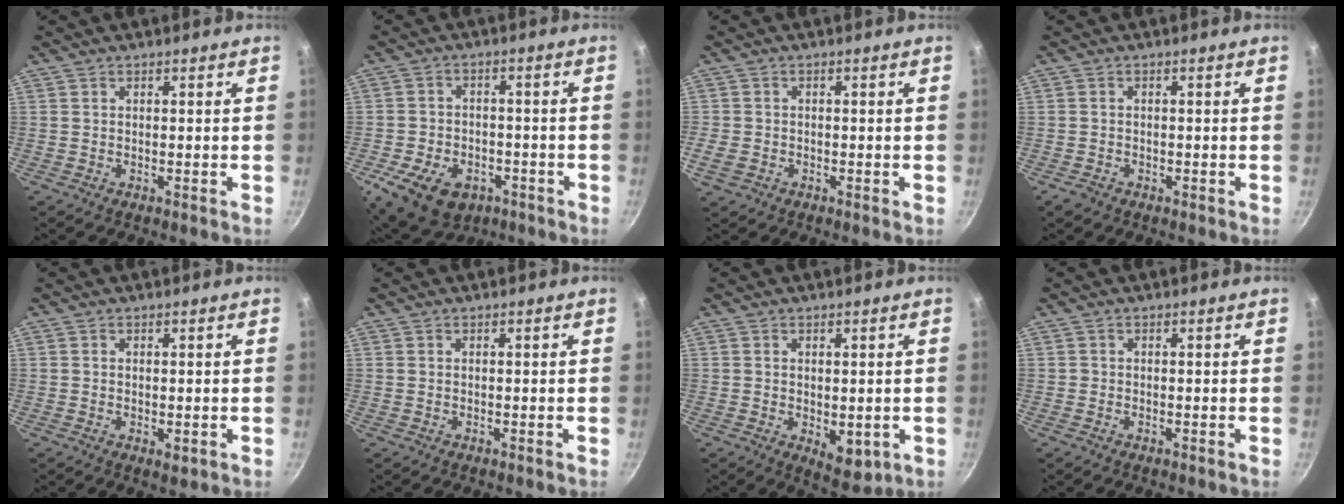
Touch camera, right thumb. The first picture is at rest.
{"total": 14.4, "force": [-6.2, 10.0, 8.4], "torque": [-0.141, 0.018, -0.087]}
{"total": 3.3, "force": [-1.2, 2.6, 1.7], "torque": [-0.039, 0.001, -0.022]}
{"total": 1.6, "force": [-1.0, 1.1, 0.6], "torque": [-0.017, 0.009, -0.016]}
{"total": 1.7, "force": [-0.1, 1.0, 1.4], "torque": [-0.021, -0.006, 0.000]}
{"total": 0.0}
{"total": 5.7, "force": [-0.6, 3.3, 4.5], "torque": [-0.054, -0.015, 0.000]}
{"total": 0.0}